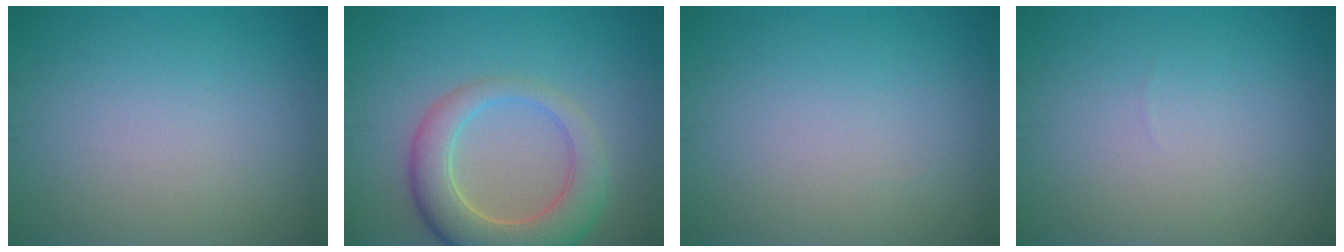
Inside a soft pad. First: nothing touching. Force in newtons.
{"total": 6.6, "press": 6.5, "slide": 0.8}
{"total": 0.0}
{"total": 0.0}